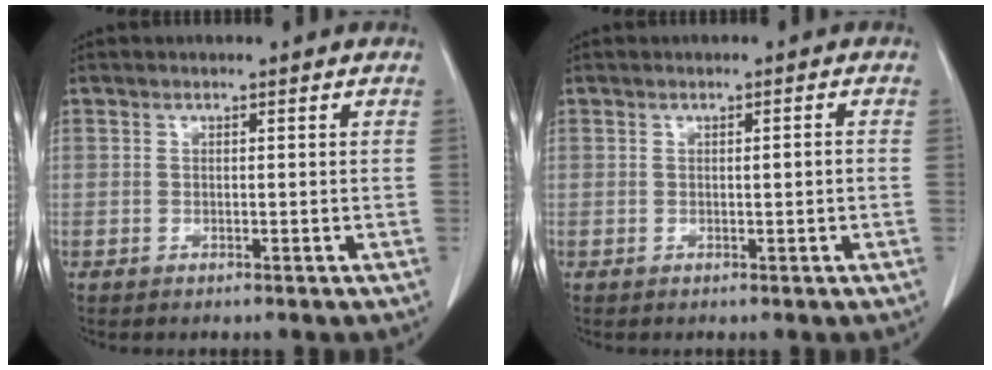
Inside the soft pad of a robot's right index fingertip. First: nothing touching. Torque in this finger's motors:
{"motor_torque": [0.23, -0.22, 0.12, 0.03]}